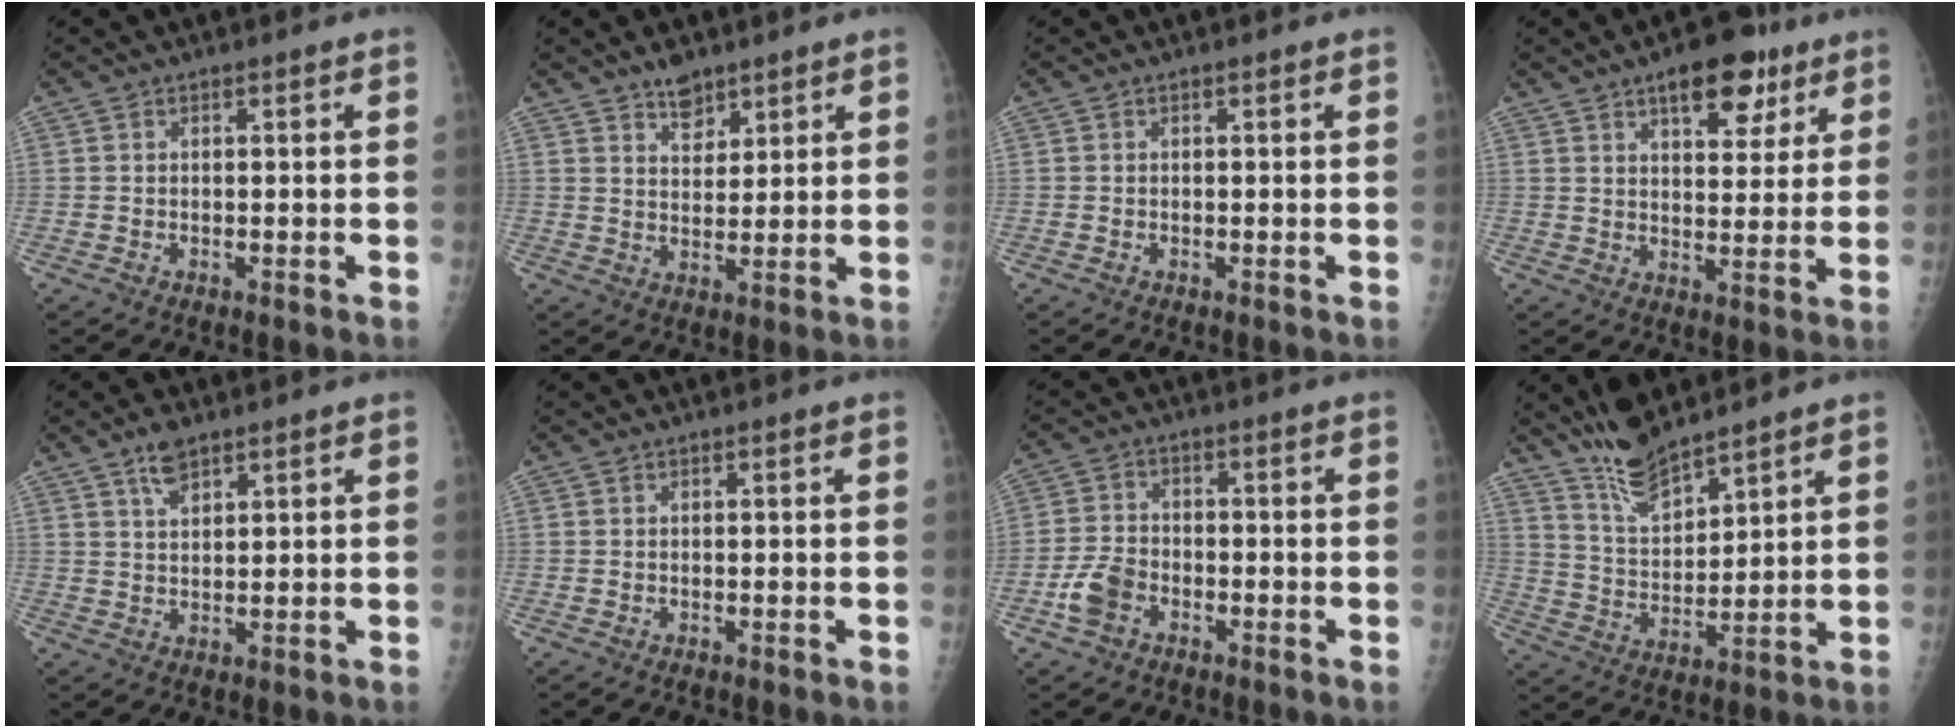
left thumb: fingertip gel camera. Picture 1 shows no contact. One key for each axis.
{"total": 5.0, "fx": 3.8, "fy": 2.6, "fz": 1.9, "tx": -0.009, "ty": -0.029, "tz": 0.068}
{"total": 0.0}
{"total": 11.3, "fx": 6.7, "fy": 5.5, "fz": 7.3, "tx": -0.066, "ty": -0.028, "tz": 0.093}
{"total": 4.3, "fx": 3.0, "fy": 1.9, "fz": 2.5, "tx": -0.037, "ty": -0.013, "tz": 0.058}
{"total": 0.0}
{"total": 5.7, "fx": -2.7, "fy": 3.8, "fz": 3.3, "tx": -0.064, "ty": 0.016, "tz": -0.054}
{"total": 9.6, "fx": 8.4, "fy": 2.3, "fz": 4.0, "tx": -0.062, "ty": -0.053, "tz": 0.172}